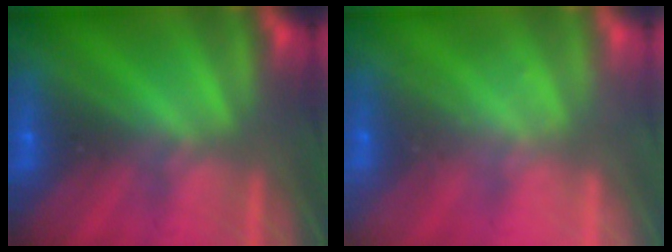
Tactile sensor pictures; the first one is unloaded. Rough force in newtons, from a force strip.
{"total": 2.3}